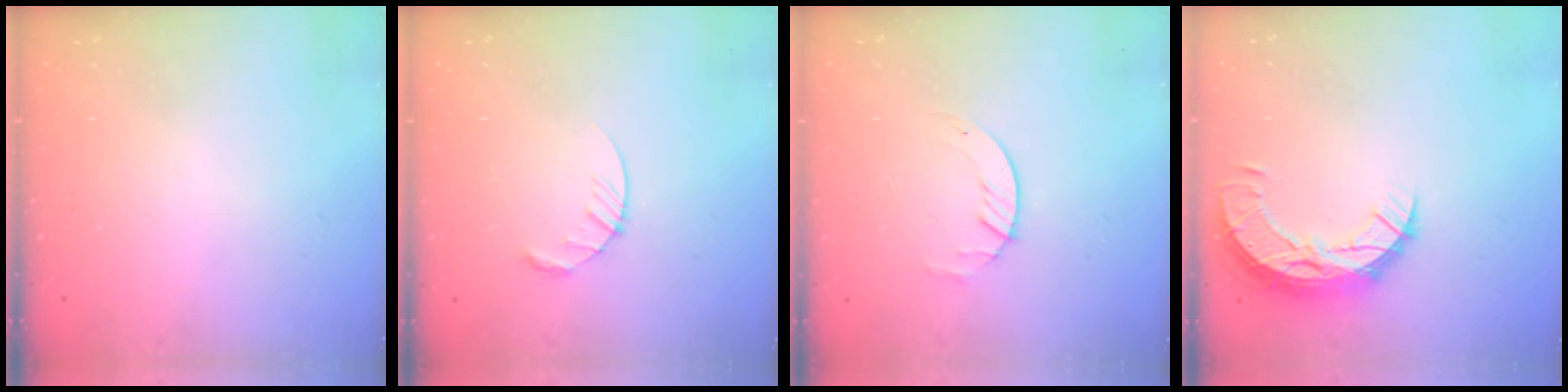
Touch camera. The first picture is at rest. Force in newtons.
{"total": 4.5, "press": 4.5, "slide": 0.5}
{"total": 1.4, "press": 1.4, "slide": 0.2}
{"total": 10.3, "press": 10.2, "slide": 0.8}